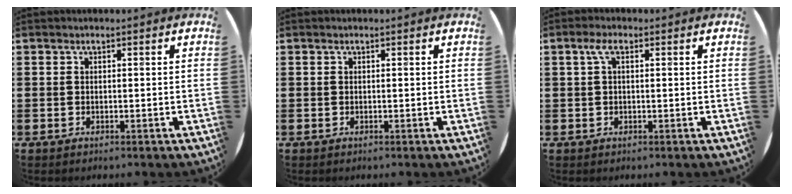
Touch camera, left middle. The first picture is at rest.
{"total": 0.0}
{"total": 2.0, "force": [0.6, 0.7, 1.7], "torque": [-0.037, 0.006, 0.009]}